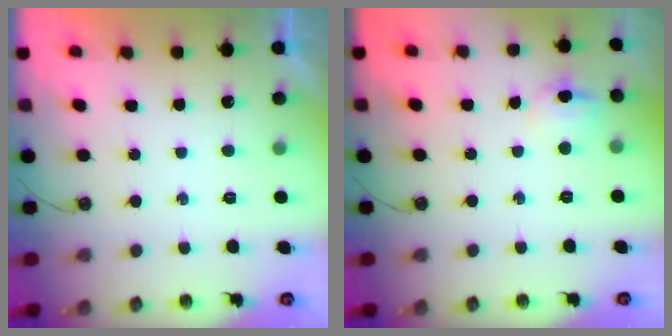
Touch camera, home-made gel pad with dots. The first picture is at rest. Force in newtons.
{"total": 5.5, "press": 5.3, "slide": 1.2}